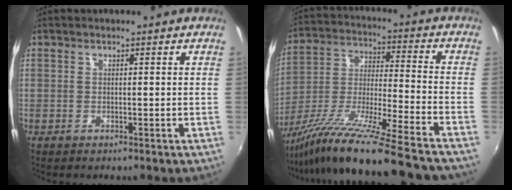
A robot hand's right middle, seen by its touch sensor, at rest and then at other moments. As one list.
[{"total": 23.3, "force": [-19.2, -0.9, 13.2], "torque": [-0.226, -0.052, -0.324]}]